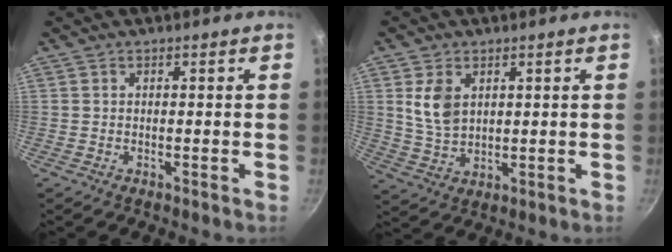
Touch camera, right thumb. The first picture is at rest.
{"total": 7.0, "force": [2.3, 4.6, 4.7], "torque": [-0.081, -0.016, 0.051]}